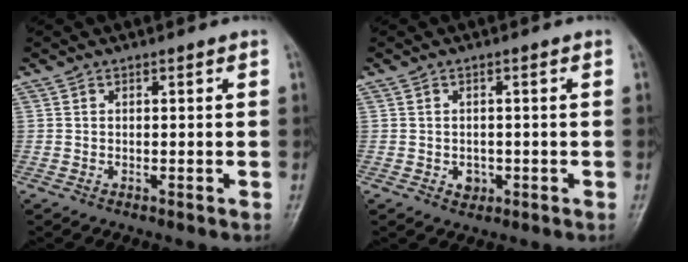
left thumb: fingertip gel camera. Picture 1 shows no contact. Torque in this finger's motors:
{"motor_torque": [-0.07, 0.07, 0.08, 0.03, 0.01]}